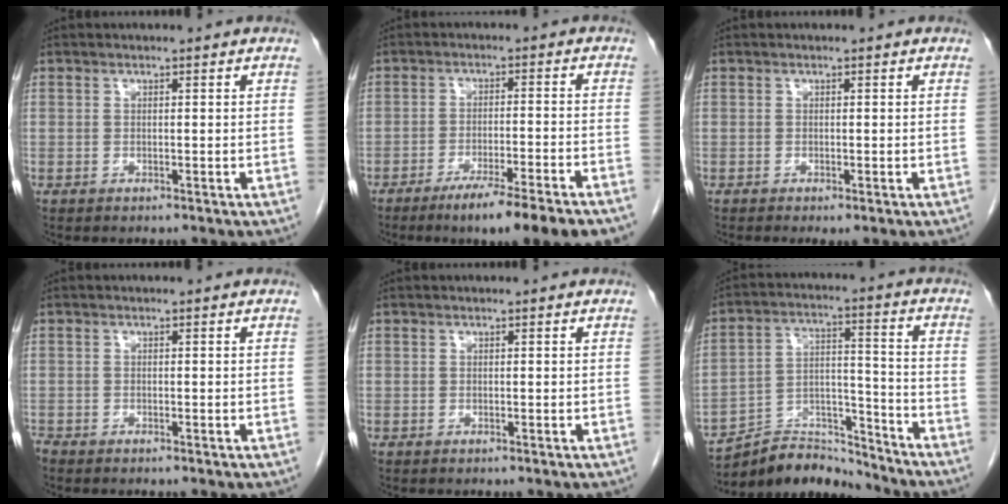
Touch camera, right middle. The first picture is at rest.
{"total": 12.1, "force": [-8.8, -0.3, 8.3], "torque": [-0.100, -0.022, -0.129]}
{"total": 1.1, "force": [-0.6, 0.2, 0.9], "torque": [-0.013, -0.005, -0.008]}
{"total": 0.6, "force": [-0.6, 0.1, 0.0], "torque": [-0.009, -0.004, -0.014]}
{"total": 0.0}
{"total": 11.1, "force": [-11.0, 1.5, 0.3], "torque": [-0.001, 0.038, -0.194]}